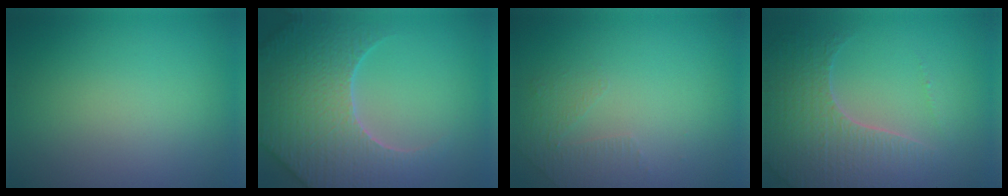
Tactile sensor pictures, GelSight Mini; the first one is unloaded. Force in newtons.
{"total": 7.8, "press": 7.5, "slide": 2.0}
{"total": 1.4, "press": 0.8, "slide": 1.1}
{"total": 5.0, "press": 4.4, "slide": 2.3}